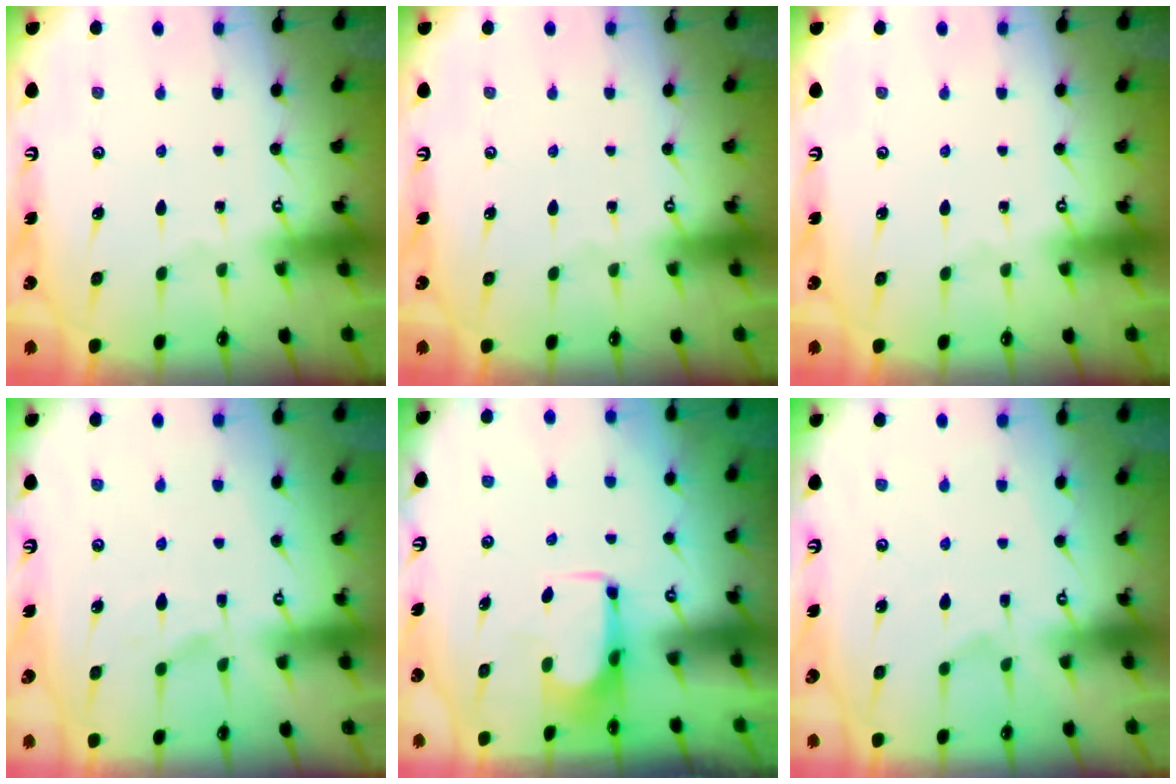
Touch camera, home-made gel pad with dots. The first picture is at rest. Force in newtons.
{"total": 0.0}
{"total": 0.0}
{"total": 1.5, "press": 1.0, "slide": 1.1}
{"total": 0.9, "press": 0.2, "slide": 0.9}
{"total": 5.8, "press": 5.6, "slide": 1.4}